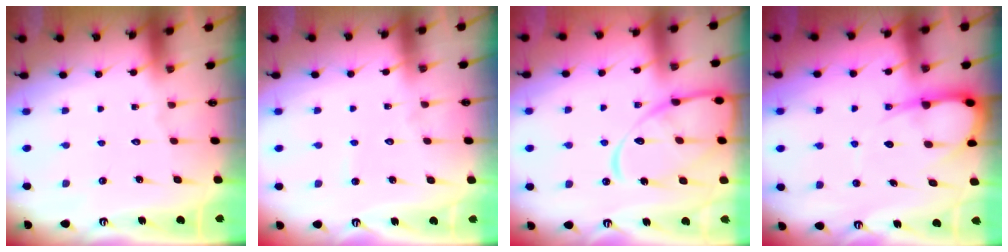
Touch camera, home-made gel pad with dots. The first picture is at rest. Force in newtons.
{"total": 3.0, "press": 3.0, "slide": 0.4}
{"total": 16.1, "press": 16.1, "slide": 1.5}
{"total": 7.7, "press": 7.6, "slide": 1.1}